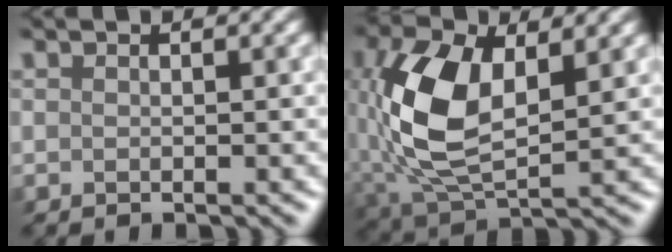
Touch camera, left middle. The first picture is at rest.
{"total": 8.9, "force": [0.7, 4.9, 7.4], "torque": [-0.190, 0.001, 0.012]}